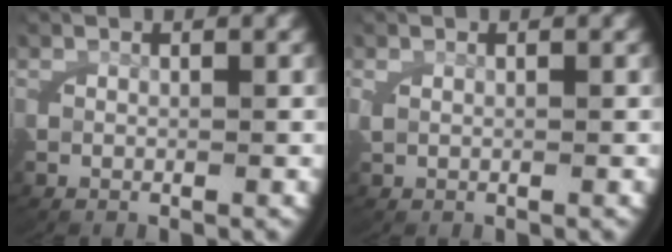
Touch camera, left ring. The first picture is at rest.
{"total": 0.6, "force": [0.4, 0.1, 0.4], "torque": [-0.012, 0.002, 0.012]}